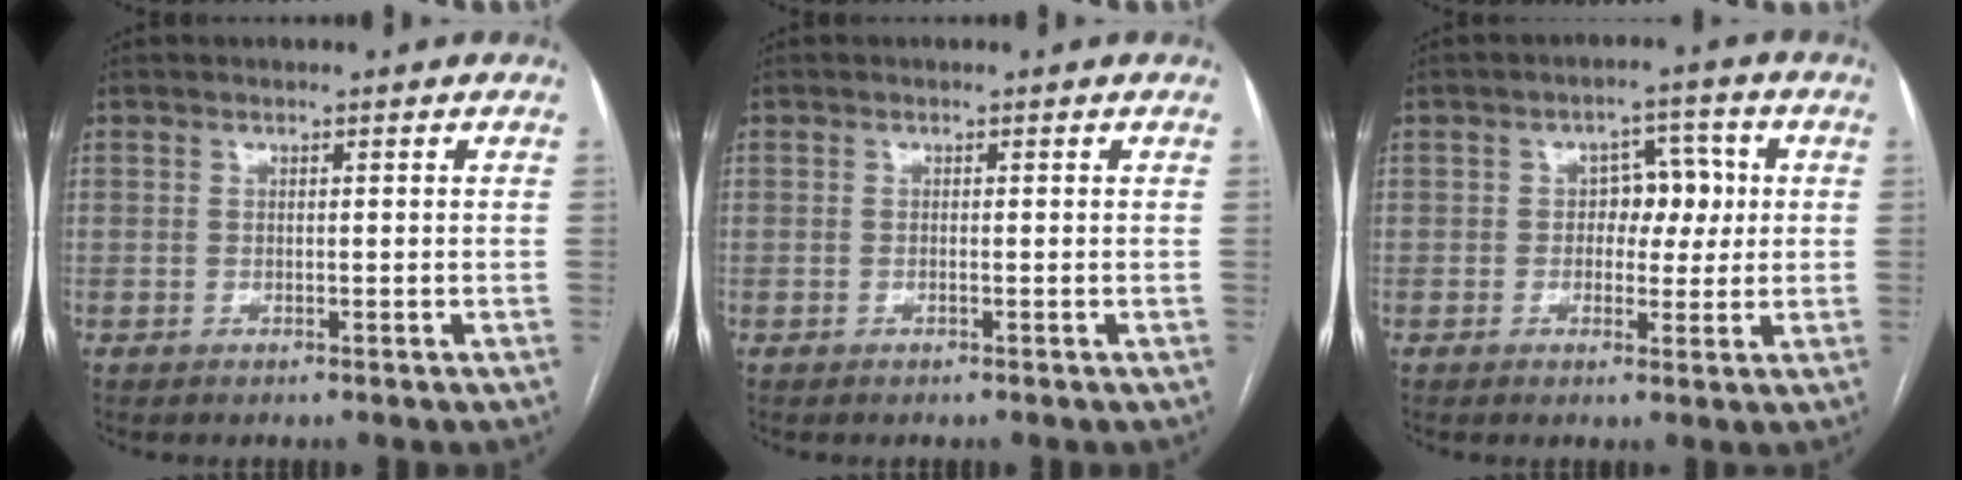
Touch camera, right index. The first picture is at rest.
{"total": 0.0}
{"total": 5.4, "force": [0.4, 3.4, 4.2], "torque": [-0.053, 0.018, 0.007]}